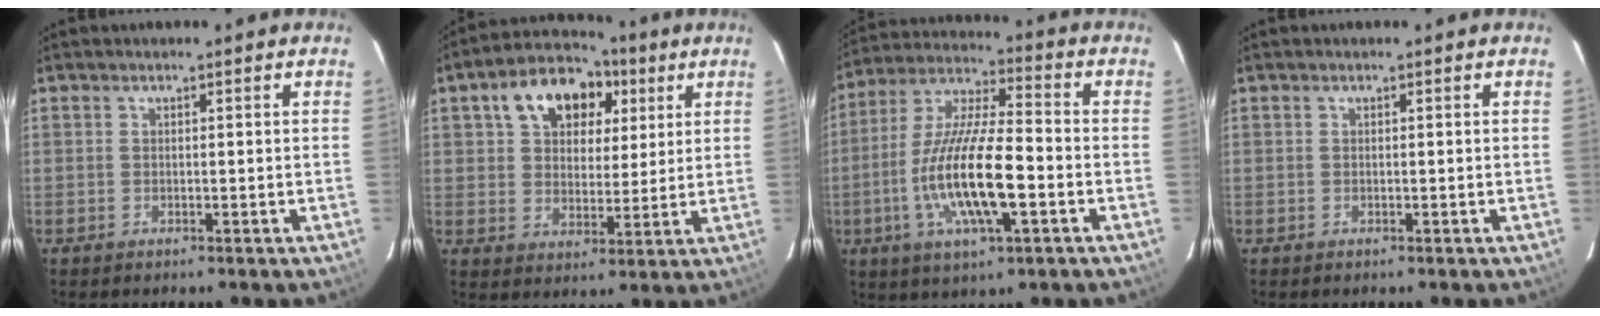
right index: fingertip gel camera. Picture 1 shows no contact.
{"total": 13.9, "force": [5.9, 9.4, 8.4], "torque": [-0.161, 0.046, 0.098]}
{"total": 16.8, "force": [-4.6, 4.1, 15.7], "torque": [-0.313, -0.012, -0.087]}
{"total": 0.0}